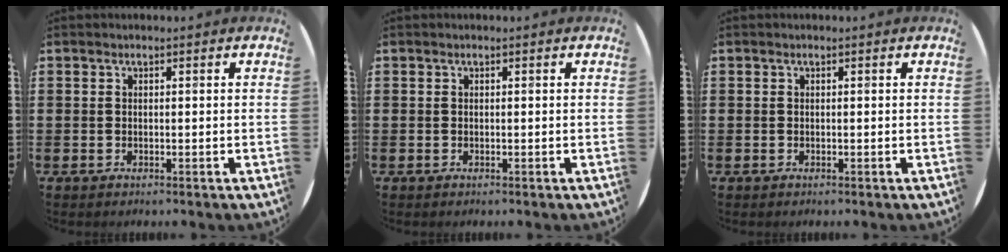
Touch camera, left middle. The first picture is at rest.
{"total": 0.0}
{"total": 0.0}